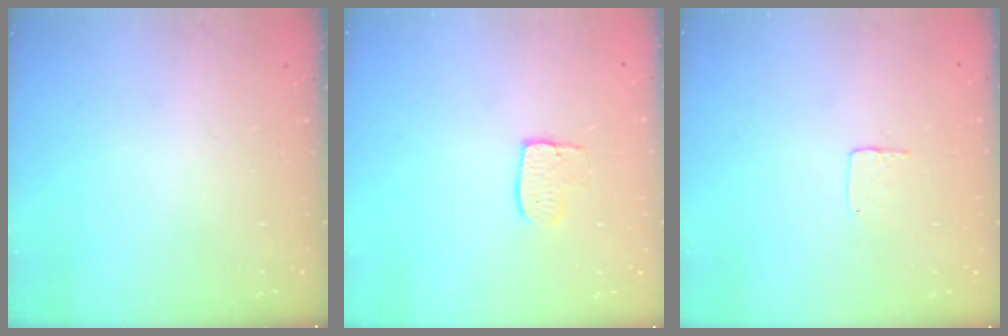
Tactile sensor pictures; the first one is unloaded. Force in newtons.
{"total": 5.9, "press": 5.9, "slide": 0.3}
{"total": 3.5, "press": 3.5, "slide": 0.2}